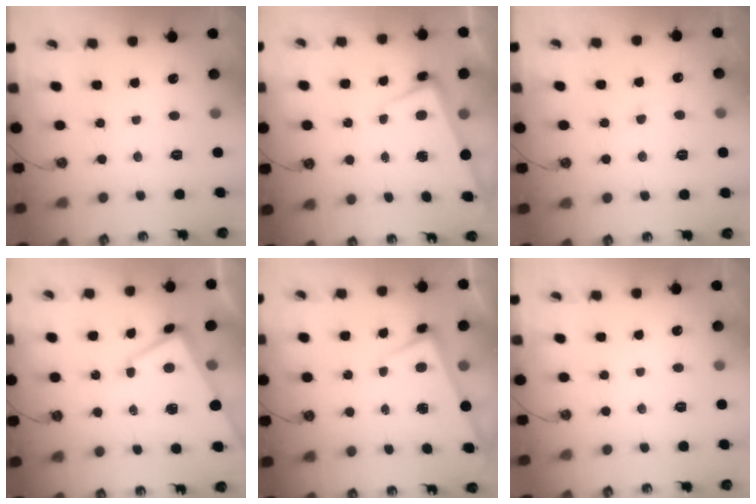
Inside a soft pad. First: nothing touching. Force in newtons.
{"total": 2.4, "press": 2.2, "slide": 0.9}
{"total": 0.9, "press": 0.8, "slide": 0.5}
{"total": 1.2, "press": 1.0, "slide": 0.7}
{"total": 2.9, "press": 2.9, "slide": 0.4}
{"total": 0.0}